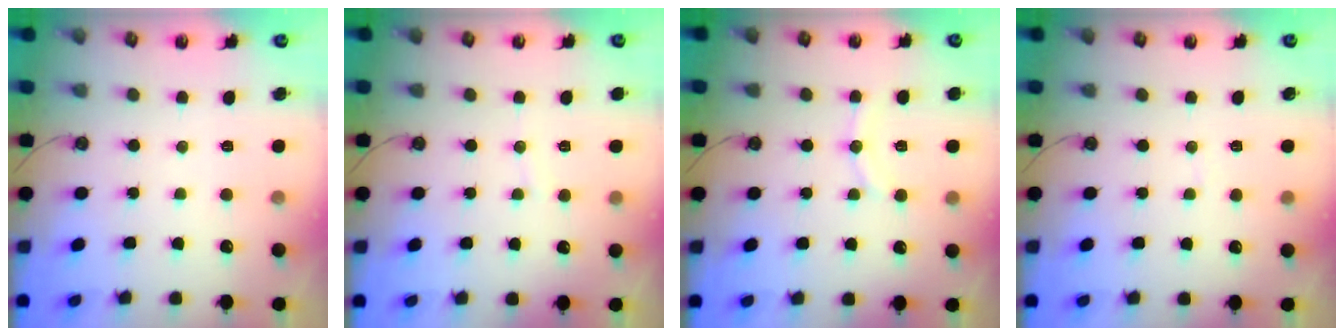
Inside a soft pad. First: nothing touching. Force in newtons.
{"total": 2.5, "press": 2.5, "slide": 0.2}
{"total": 8.4, "press": 7.9, "slide": 2.7}
{"total": 2.0, "press": 2.0, "slide": 0.1}